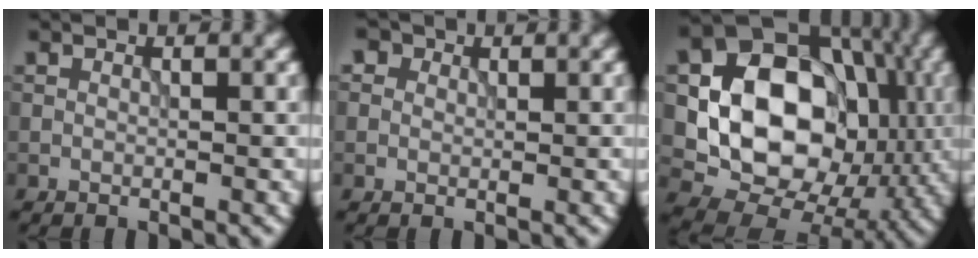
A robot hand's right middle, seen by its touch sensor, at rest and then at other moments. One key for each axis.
{"total": 2.2, "fx": 1.3, "fy": 1.6, "fz": 0.7, "tx": -0.020, "ty": -0.003, "tz": 0.022}
{"total": 14.7, "fx": 0.0, "fy": 11.4, "fz": 9.2, "tx": -0.135, "ty": -0.003, "tz": -0.002}